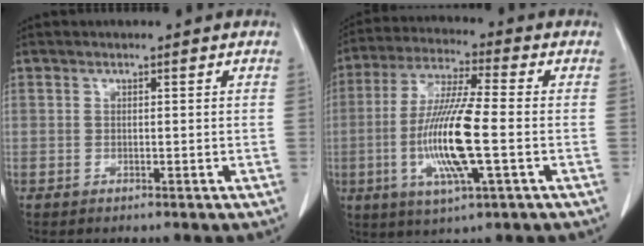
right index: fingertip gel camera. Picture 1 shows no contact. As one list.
[{"total": 13.8, "force": [-2.5, 1.1, 13.5], "torque": [-0.272, -0.013, -0.051]}]